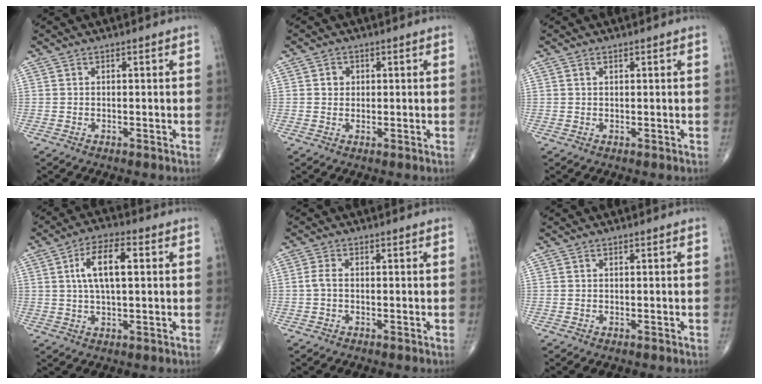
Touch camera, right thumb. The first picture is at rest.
{"total": 2.1, "force": [0.5, 1.9, 0.8], "torque": [-0.001, 0.001, 0.005]}
{"total": 0.7, "force": [0.4, 0.4, 0.4], "torque": [-0.008, 0.001, 0.007]}
{"total": 9.3, "force": [1.9, 3.8, 8.3], "torque": [-0.145, 0.013, 0.029]}
{"total": 2.0, "force": [-0.2, 1.1, 1.6], "torque": [-0.035, 0.003, -0.008]}
{"total": 0.6, "force": [-0.1, 0.4, 0.5], "torque": [-0.007, -0.003, 0.000]}